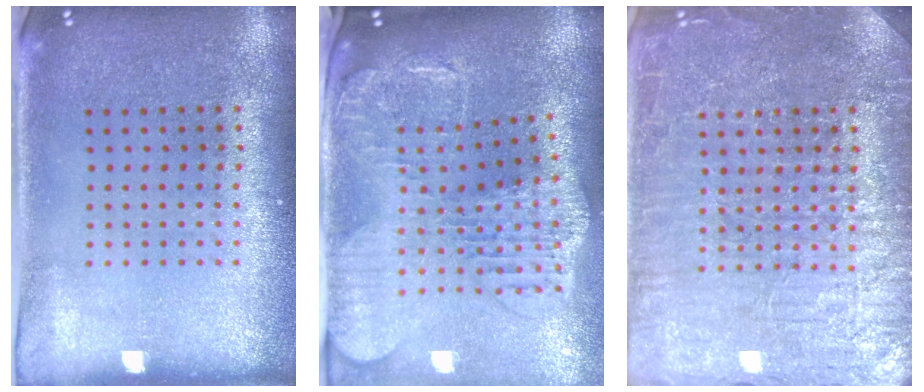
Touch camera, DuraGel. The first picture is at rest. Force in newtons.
{"total": 2.7, "press": 2.3, "slide": 1.4}
{"total": 7.1, "press": 7.1, "slide": 1.0}